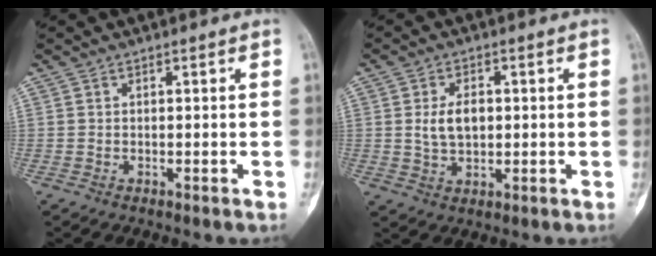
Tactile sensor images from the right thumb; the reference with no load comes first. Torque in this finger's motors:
{"motor_torque": [0.32, 0.13, 0.74, 0.31, 0.07]}